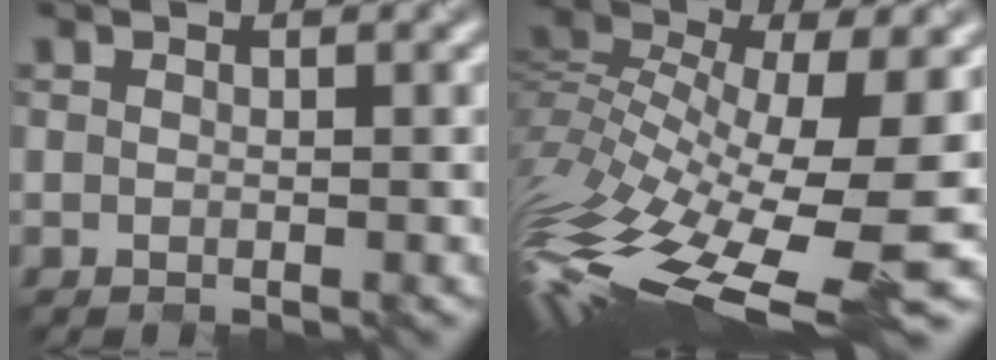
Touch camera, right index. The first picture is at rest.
{"total": 14.8, "force": [-2.7, 5.6, 13.5], "torque": [-0.288, -0.016, -0.042]}